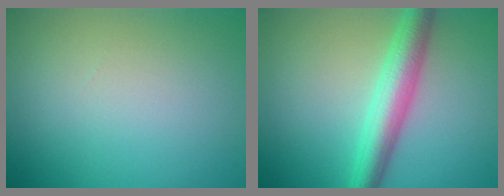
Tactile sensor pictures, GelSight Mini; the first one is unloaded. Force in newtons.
{"total": 5.0, "press": 5.0, "slide": 0.1}